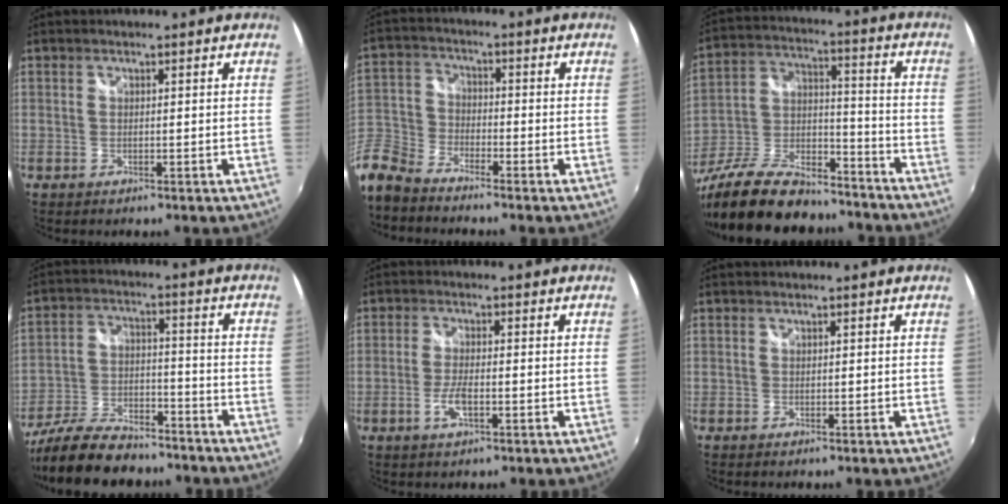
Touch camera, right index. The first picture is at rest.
{"total": 12.4, "force": [-8.8, 7.2, 4.9], "torque": [-0.135, 0.006, -0.192]}
{"total": 25.5, "force": [-19.6, 9.7, 13.1], "torque": [-0.271, -0.005, -0.315]}
{"total": 18.5, "force": [-15.0, 6.6, 8.5], "torque": [-0.182, -0.011, -0.243]}
{"total": 4.0, "force": [-1.6, 1.0, 3.5], "torque": [-0.079, -0.005, -0.032]}
{"total": 0.0}